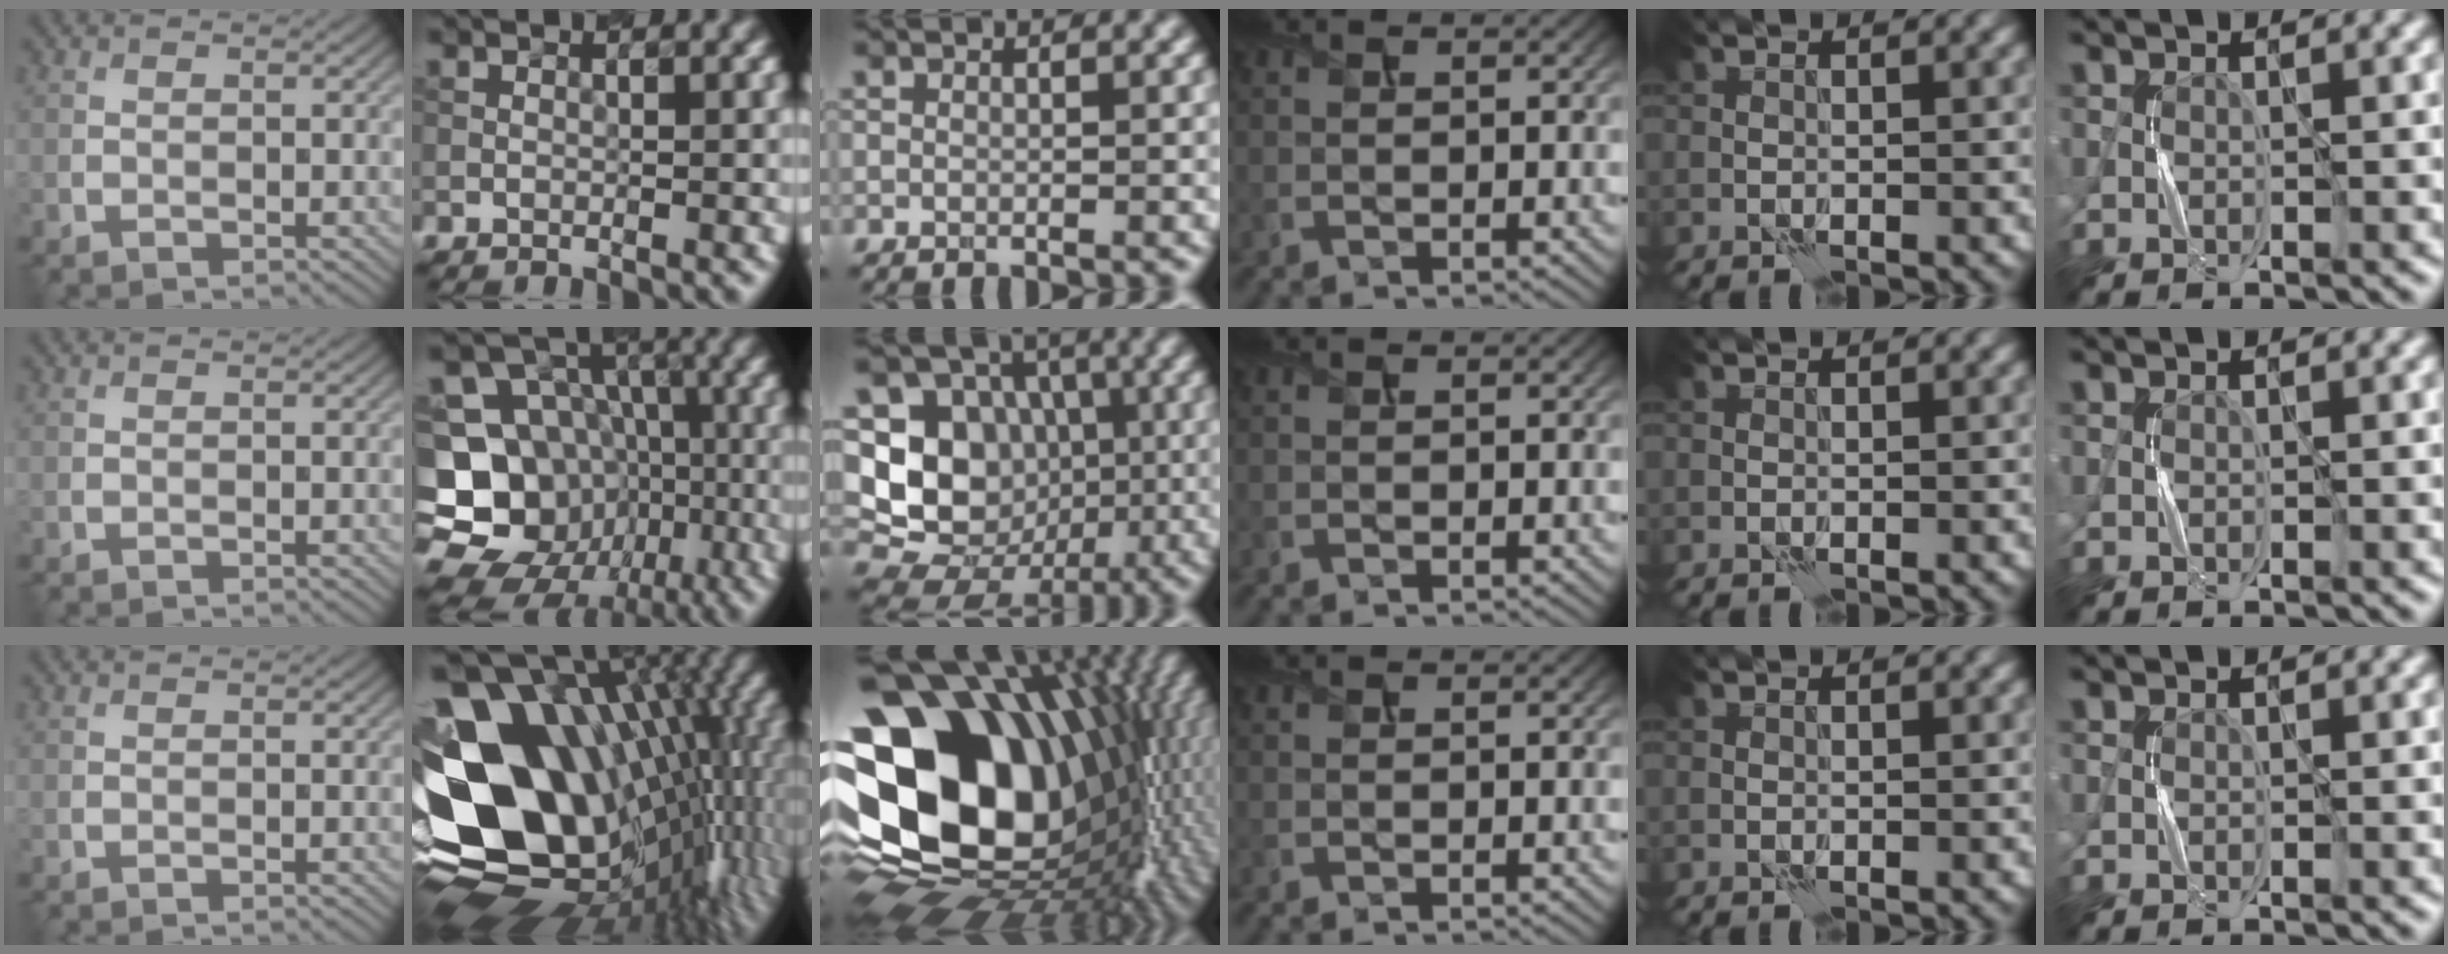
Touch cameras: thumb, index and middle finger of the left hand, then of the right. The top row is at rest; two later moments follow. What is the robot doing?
{"motion": "press", "object": "button"}